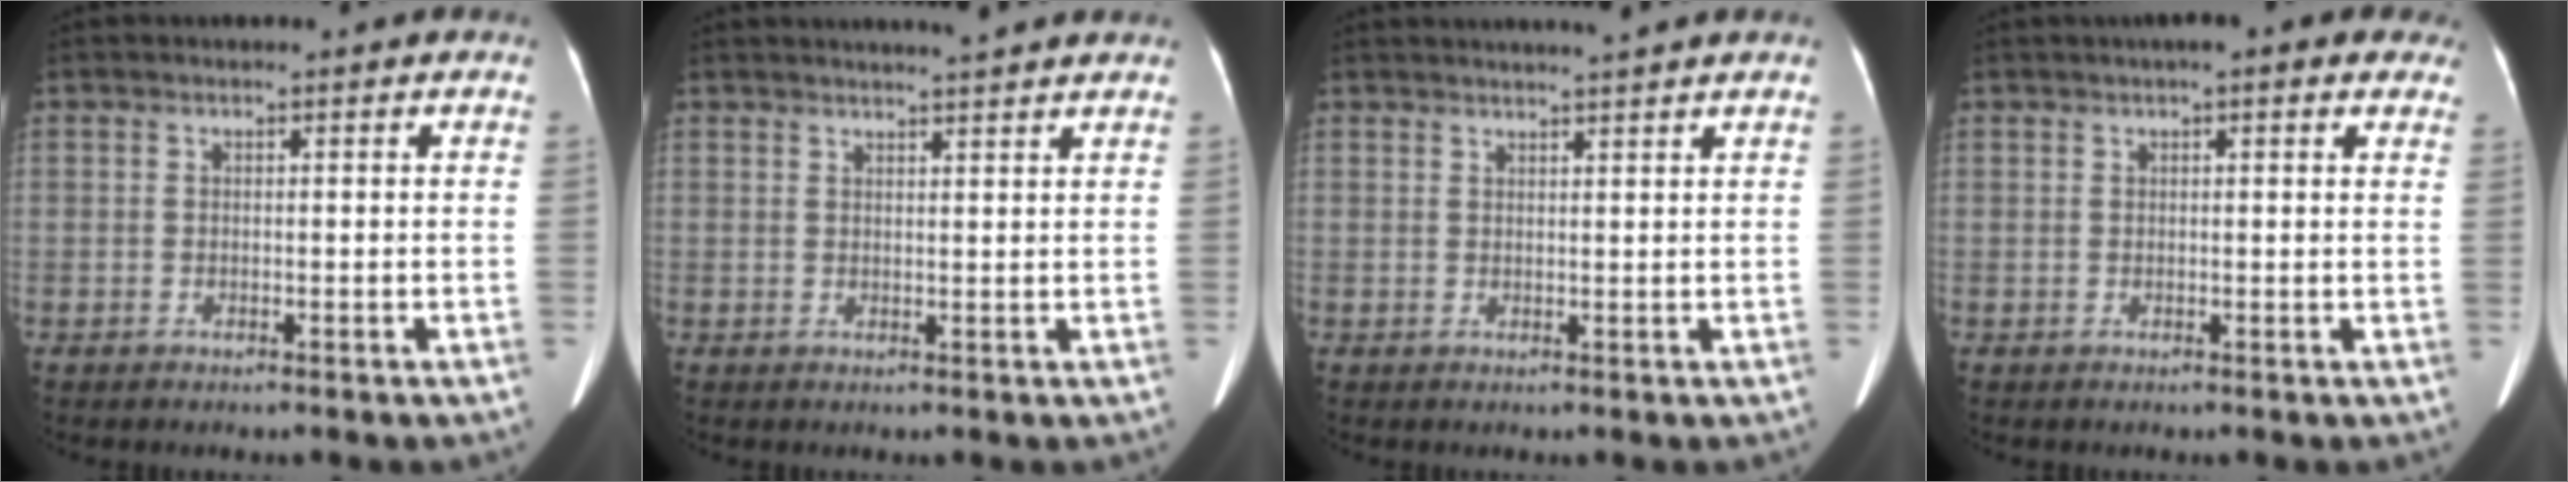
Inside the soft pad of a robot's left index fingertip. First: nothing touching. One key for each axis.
{"total": 6.2, "fx": 5.7, "fy": -0.3, "fz": 2.6, "tx": -0.040, "ty": 0.017, "tz": 0.069}
{"total": 5.6, "fx": 5.0, "fy": -0.9, "fz": 2.4, "tx": -0.030, "ty": 0.016, "tz": 0.063}
{"total": 6.0, "fx": 4.0, "fy": 1.4, "fz": 4.3, "tx": -0.044, "ty": 0.025, "tz": 0.039}